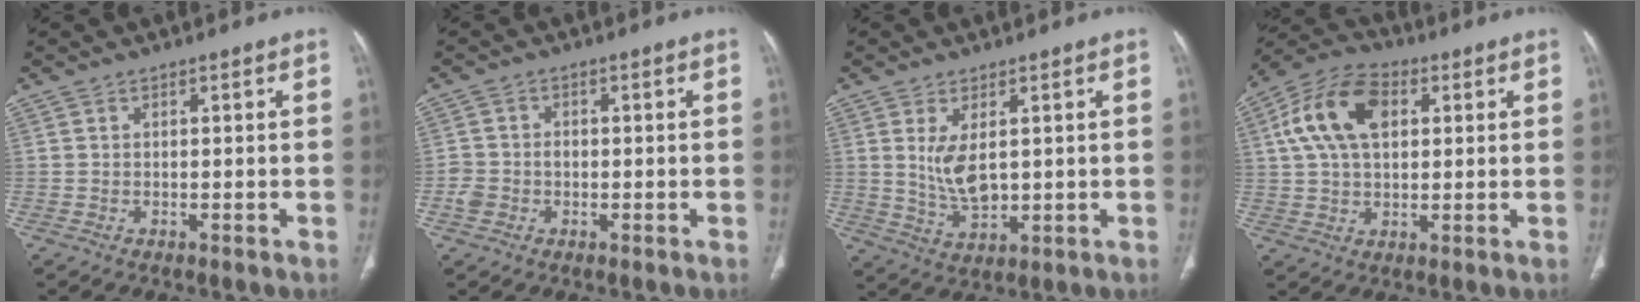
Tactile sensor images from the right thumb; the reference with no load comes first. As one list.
[{"total": 3.5, "force": [-1.1, 3.0, 1.5], "torque": [-0.026, 0.014, -0.021]}, {"total": 6.5, "force": [1.3, 3.3, 5.5], "torque": [-0.102, -0.016, 0.038]}, {"total": 13.8, "force": [3.7, 8.5, 10.2], "torque": [-0.190, 0.017, 0.062]}]